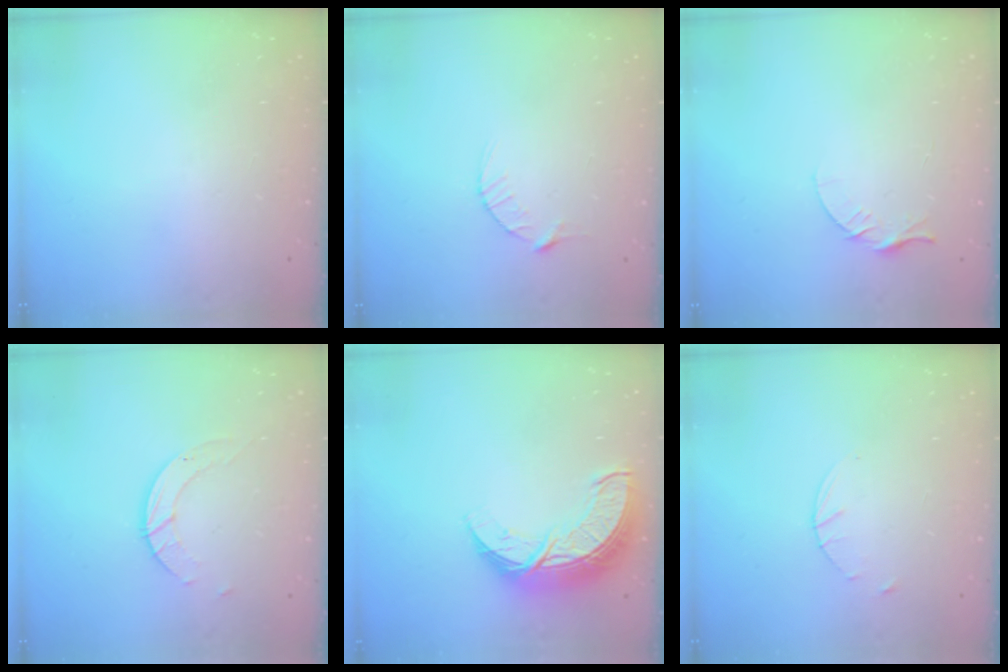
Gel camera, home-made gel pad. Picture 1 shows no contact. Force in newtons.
{"total": 2.9, "press": 2.9, "slide": 0.4}
{"total": 4.4, "press": 4.4, "slide": 0.5}
{"total": 3.0, "press": 3.0, "slide": 0.3}
{"total": 11.4, "press": 11.4, "slide": 0.8}
{"total": 1.6, "press": 1.6, "slide": 0.2}